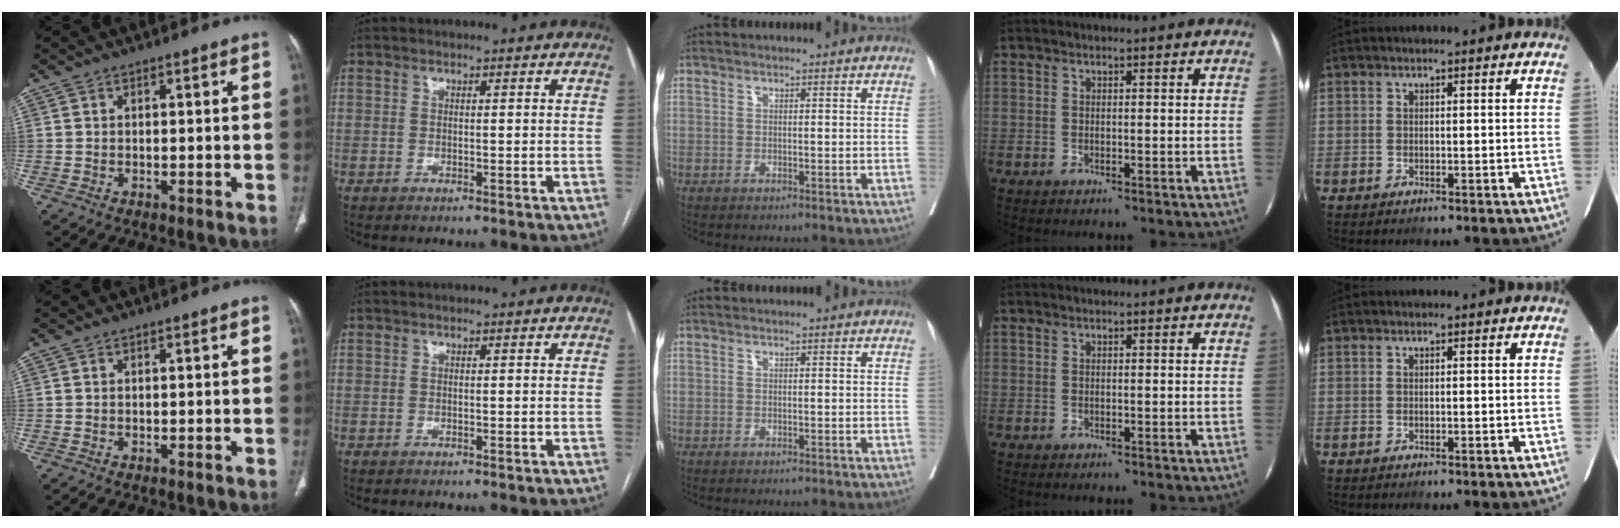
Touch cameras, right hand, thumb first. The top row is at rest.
{}